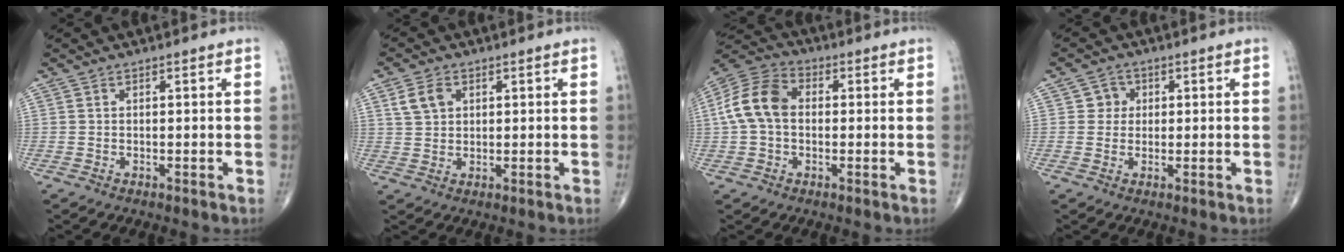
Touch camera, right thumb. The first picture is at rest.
{"total": 4.6, "force": [1.8, 3.3, 2.6], "torque": [-0.040, 0.000, 0.037]}
{"total": 11.1, "force": [0.4, 7.8, 7.9], "torque": [-0.158, 0.032, -0.003]}
{"total": 3.0, "force": [0.6, 2.9, 0.5], "torque": [0.014, 0.004, 0.002]}